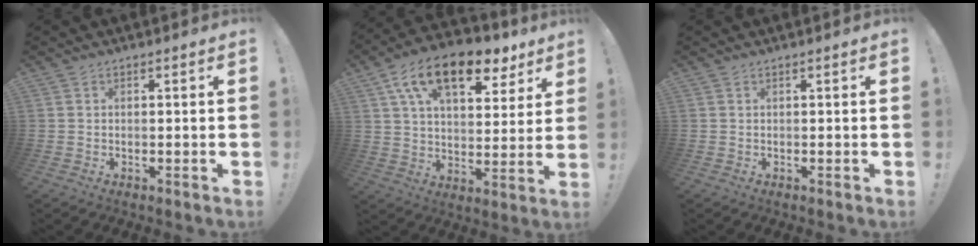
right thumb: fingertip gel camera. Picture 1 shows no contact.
{"total": 17.2, "force": [10.0, 8.9, 10.8], "torque": [-0.174, -0.054, 0.174]}
{"total": 0.0}